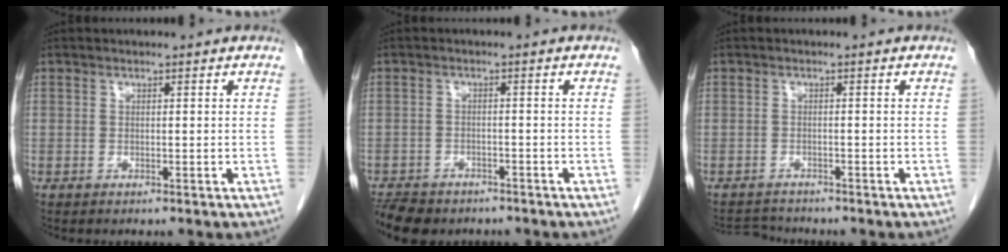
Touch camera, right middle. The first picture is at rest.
{"total": 7.6, "force": [-6.2, 3.5, 2.9], "torque": [-0.053, -0.009, -0.092]}
{"total": 2.9, "force": [-2.9, 0.5, -0.5], "torque": [0.000, -0.015, -0.048]}